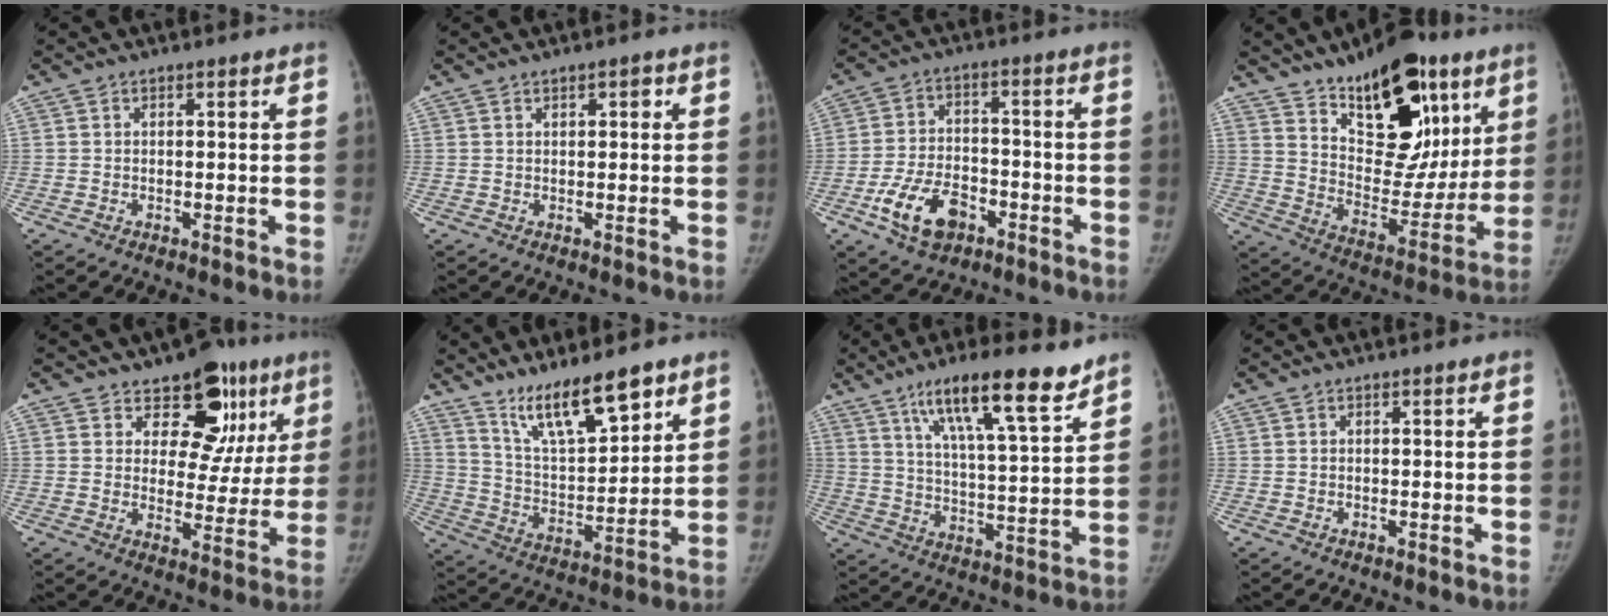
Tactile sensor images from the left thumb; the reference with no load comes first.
{"total": 1.5, "force": [0.7, 0.7, 1.1], "torque": [-0.012, 0.000, 0.009]}
{"total": 10.7, "force": [-5.3, 6.6, 6.7], "torque": [-0.116, 0.024, -0.092]}
{"total": 25.1, "force": [13.9, 12.8, 16.4], "torque": [-0.187, -0.058, 0.220]}
{"total": 13.6, "force": [7.8, 9.0, 6.6], "torque": [-0.013, -0.027, 0.103]}
{"total": 14.4, "force": [10.4, 3.9, 9.1], "torque": [-0.131, -0.068, 0.195]}
{"total": 16.8, "force": [11.0, 3.2, 12.2], "torque": [-0.181, -0.052, 0.185]}
{"total": 0.0}